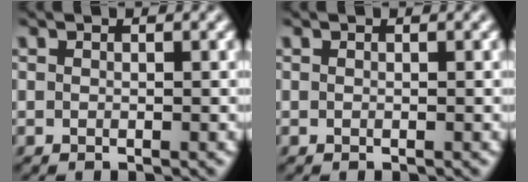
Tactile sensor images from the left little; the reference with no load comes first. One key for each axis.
{"total": 0.0}